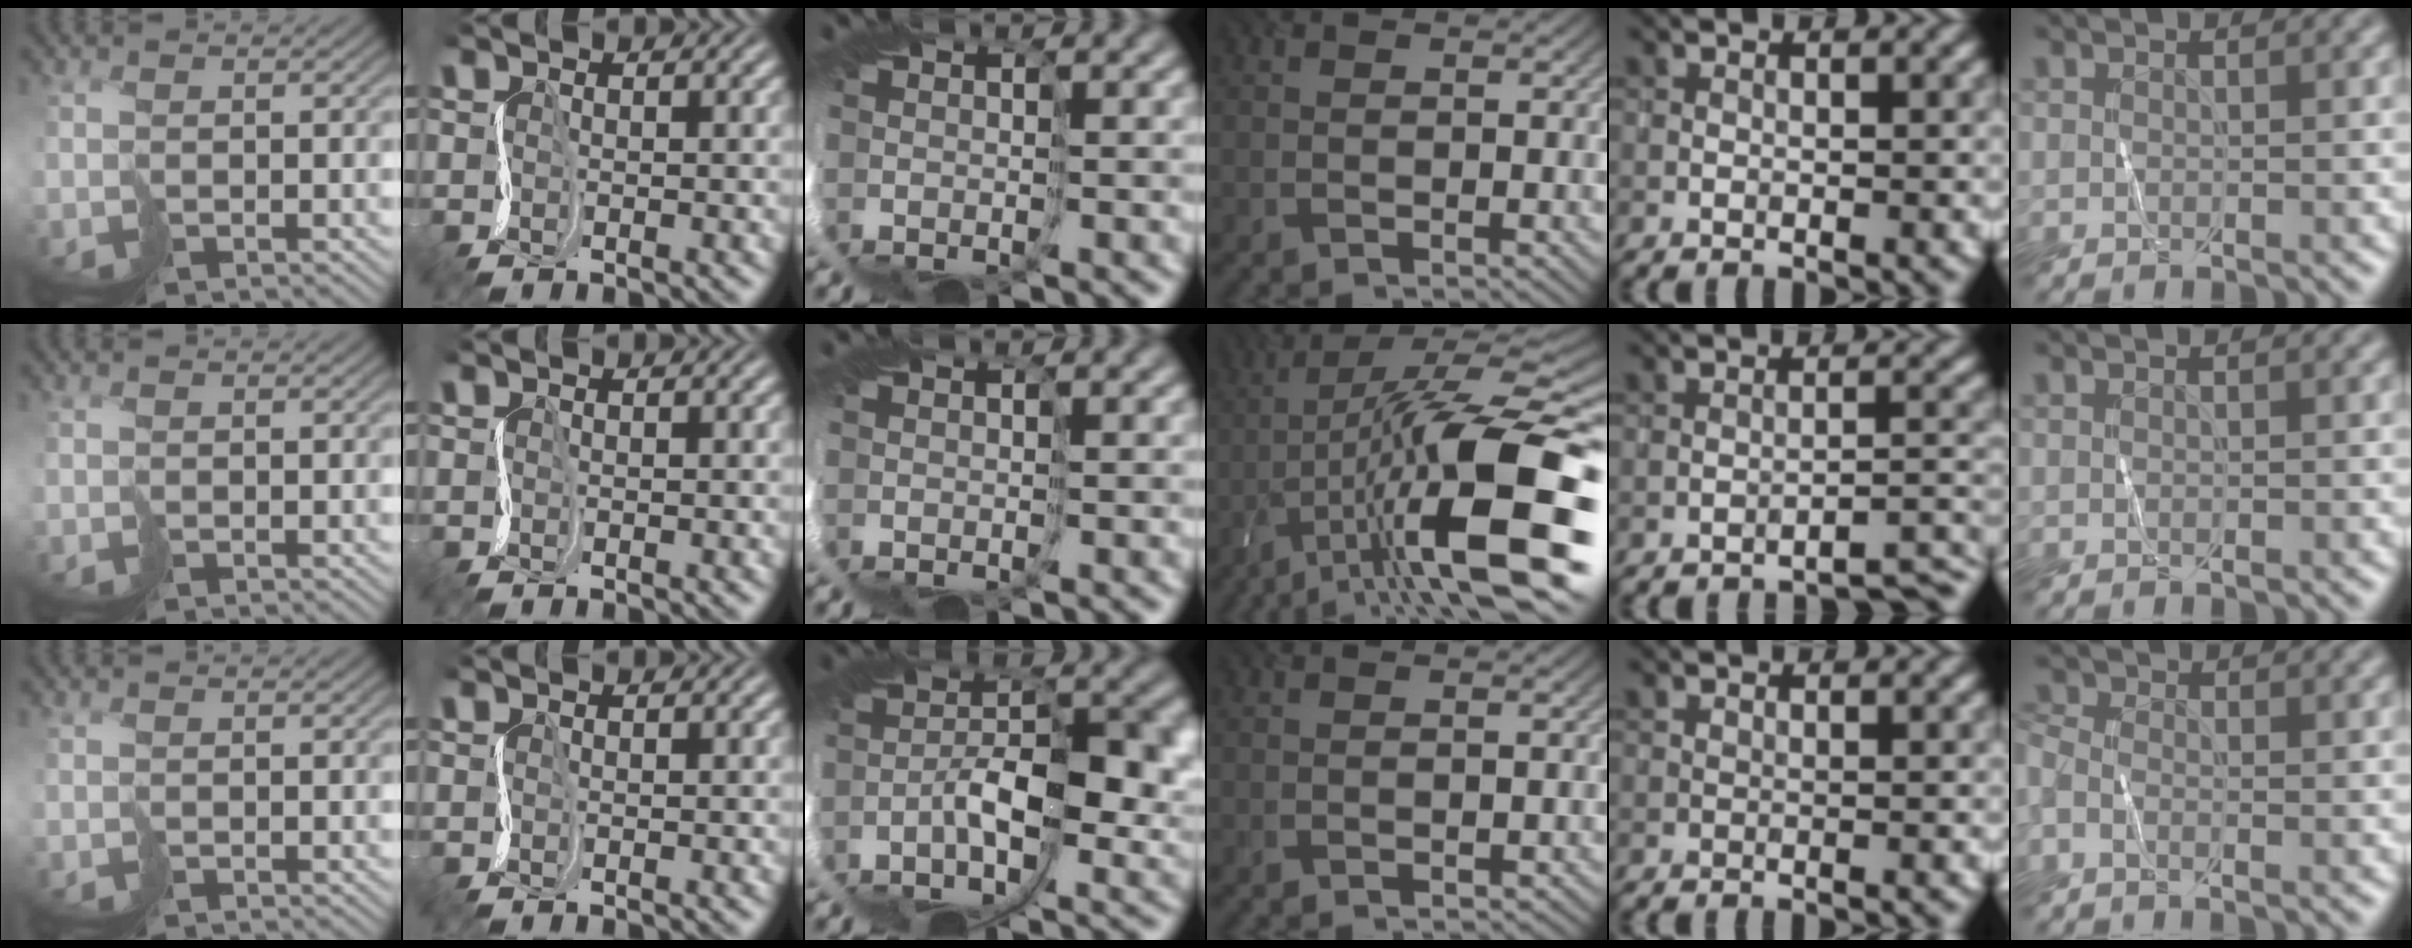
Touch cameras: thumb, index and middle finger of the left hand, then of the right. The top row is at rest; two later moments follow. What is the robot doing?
{"motion": "cut", "object": "tape"}